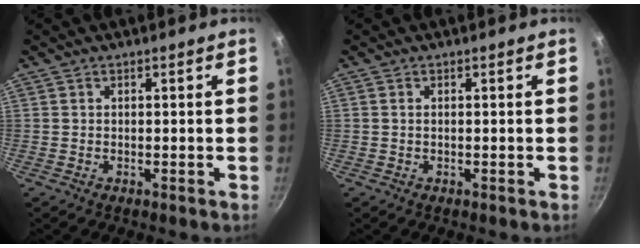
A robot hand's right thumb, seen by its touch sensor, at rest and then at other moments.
{"total": 0.0}